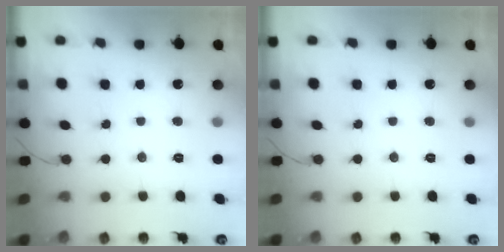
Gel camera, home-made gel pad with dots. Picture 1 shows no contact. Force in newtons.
{"total": 0.0}